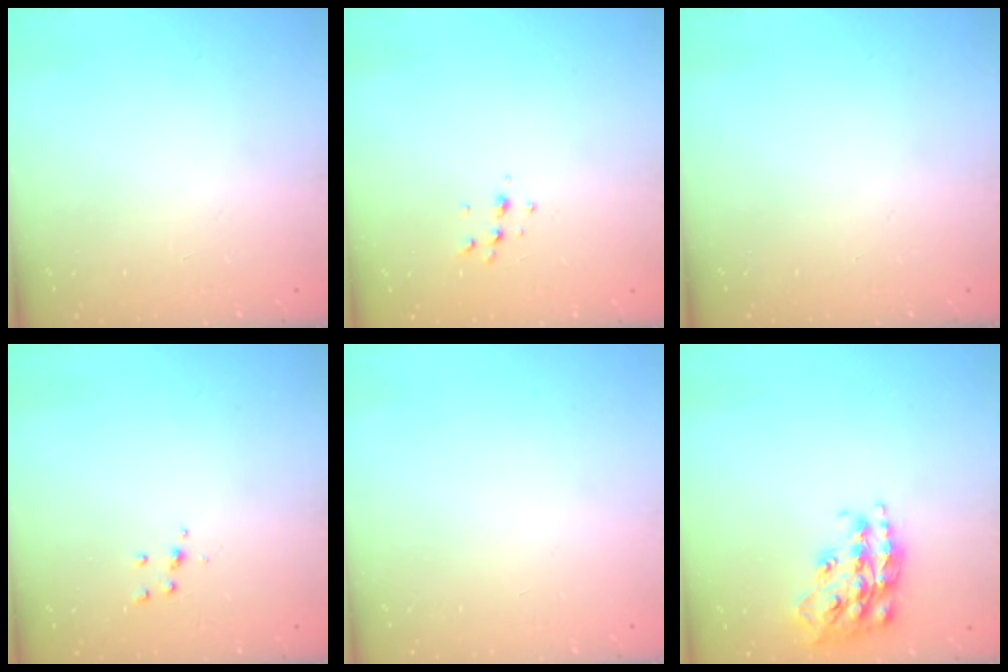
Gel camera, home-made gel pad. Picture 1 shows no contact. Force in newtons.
{"total": 4.7, "press": 4.6, "slide": 0.9}
{"total": 0.0}
{"total": 3.3, "press": 3.3, "slide": 0.4}
{"total": 0.0}
{"total": 18.2, "press": 18.2, "slide": 1.2}